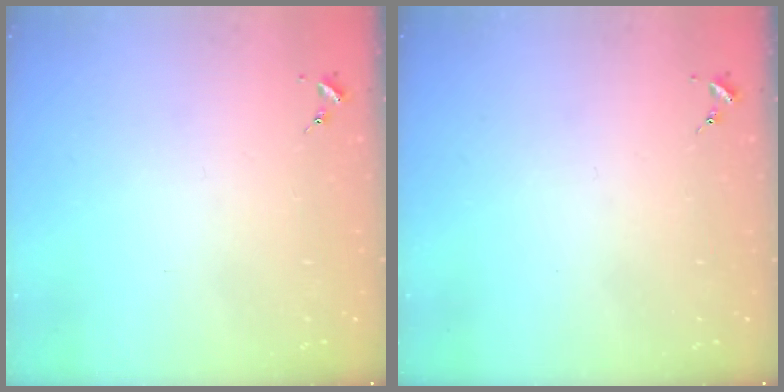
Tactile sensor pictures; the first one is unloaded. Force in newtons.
{"total": 0.0}